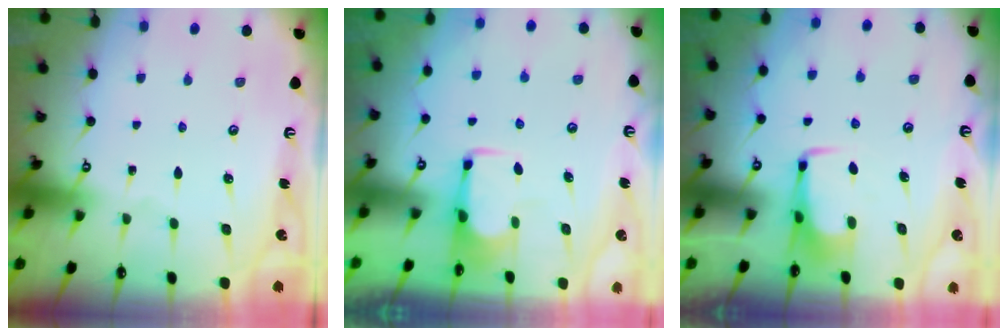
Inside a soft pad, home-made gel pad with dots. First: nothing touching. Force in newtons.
{"total": 1.9, "press": 1.8, "slide": 0.7}
{"total": 3.3, "press": 3.3, "slide": 0.4}